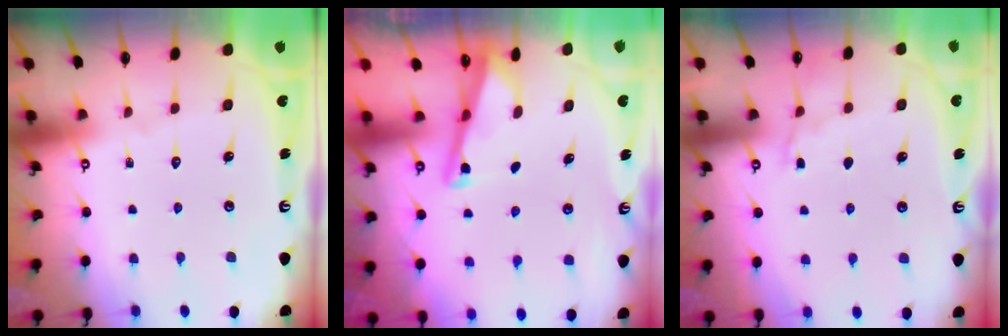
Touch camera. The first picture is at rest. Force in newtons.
{"total": 2.9, "press": 2.9, "slide": 0.3}
{"total": 5.0, "press": 5.0, "slide": 0.5}